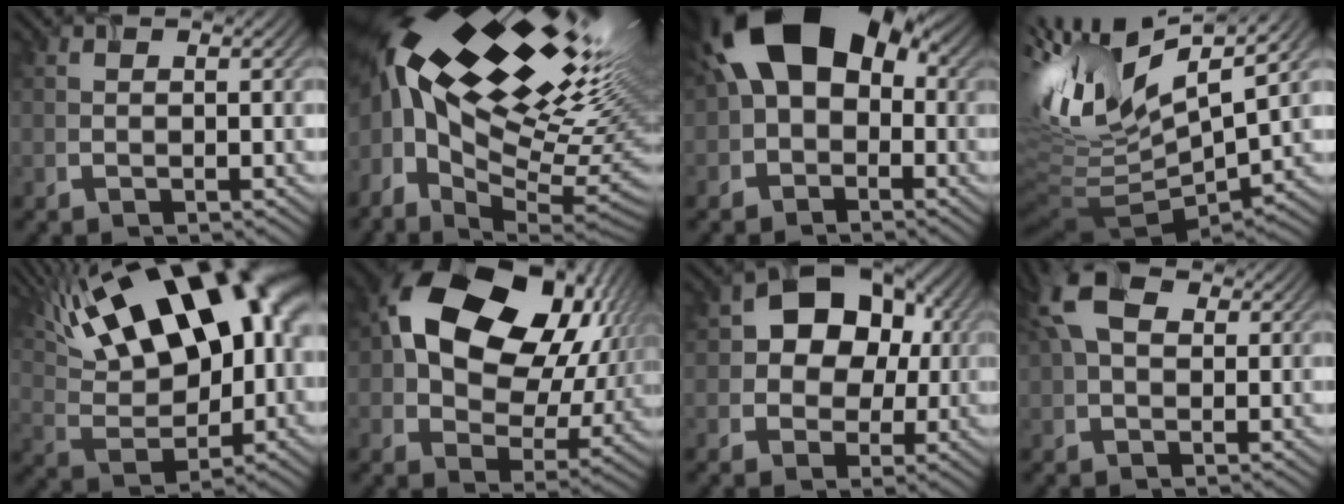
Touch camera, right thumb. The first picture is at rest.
{"total": 22.5, "force": [4.9, 10.8, 19.1], "torque": [-0.349, -0.015, 0.110]}
{"total": 16.1, "force": [2.7, 11.1, 11.3], "torque": [-0.184, 0.028, 0.014]}
{"total": 15.1, "force": [4.5, 5.7, 13.3], "torque": [-0.294, 0.012, 0.084]}
{"total": 20.6, "force": [9.5, 9.4, 15.7], "torque": [-0.260, 0.059, 0.143]}
{"total": 20.0, "force": [5.3, 13.7, 13.6], "torque": [-0.254, -0.012, 0.118]}
{"total": 10.3, "force": [1.7, 8.1, 6.2], "torque": [-0.092, 0.012, 0.010]}
{"total": 8.6, "force": [3.3, 5.0, 6.1], "torque": [-0.156, 0.025, 0.059]}